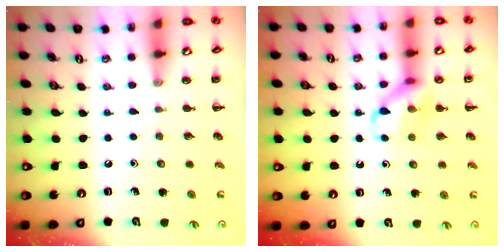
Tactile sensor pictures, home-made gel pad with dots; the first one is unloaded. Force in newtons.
{"total": 11.5, "press": 11.4, "slide": 1.6}